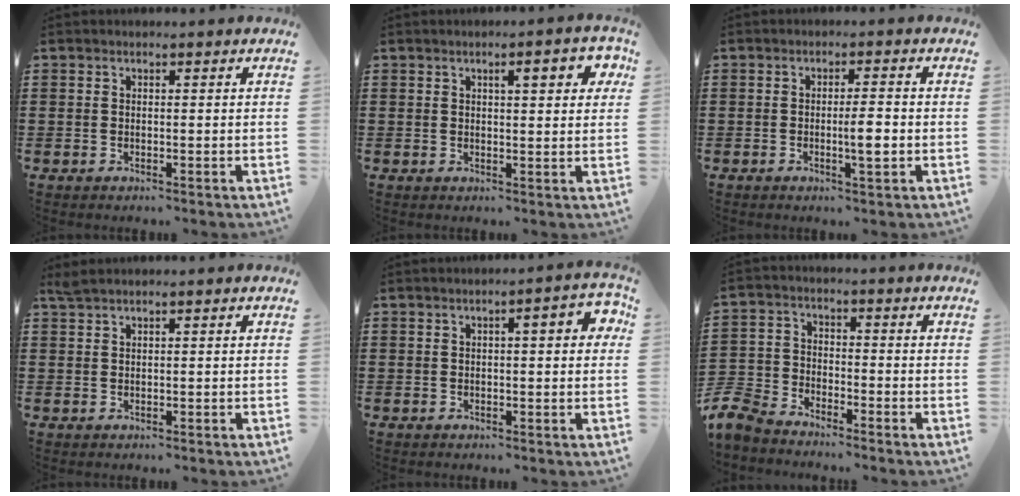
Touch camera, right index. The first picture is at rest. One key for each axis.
{"total": 4.4, "fx": 1.6, "fy": 1.2, "fz": 3.9, "tx": -0.055, "ty": -0.001, "tz": 0.019}
{"total": 3.8, "fx": -0.7, "fy": 0.5, "fz": 3.7, "tx": -0.062, "ty": -0.002, "tz": -0.012}
{"total": 0.9, "fx": 0.7, "fy": 0.0, "fz": 0.5, "tx": -0.012, "ty": -0.001, "tz": 0.014}
{"total": 4.2, "fx": 0.7, "fy": 0.8, "fz": 4.1, "tx": -0.052, "ty": -0.001, "tz": 0.004}
{"total": 6.3, "fx": -5.9, "fy": 1.6, "fz": 1.1, "tx": -0.056, "ty": 0.000, "tz": -0.128}